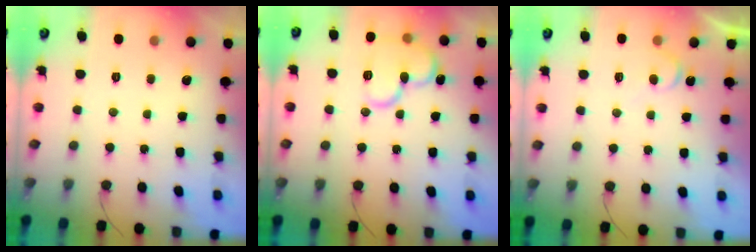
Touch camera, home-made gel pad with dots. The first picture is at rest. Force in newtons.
{"total": 13.3, "press": 13.2, "slide": 1.8}
{"total": 4.0, "press": 4.0, "slide": 0.3}